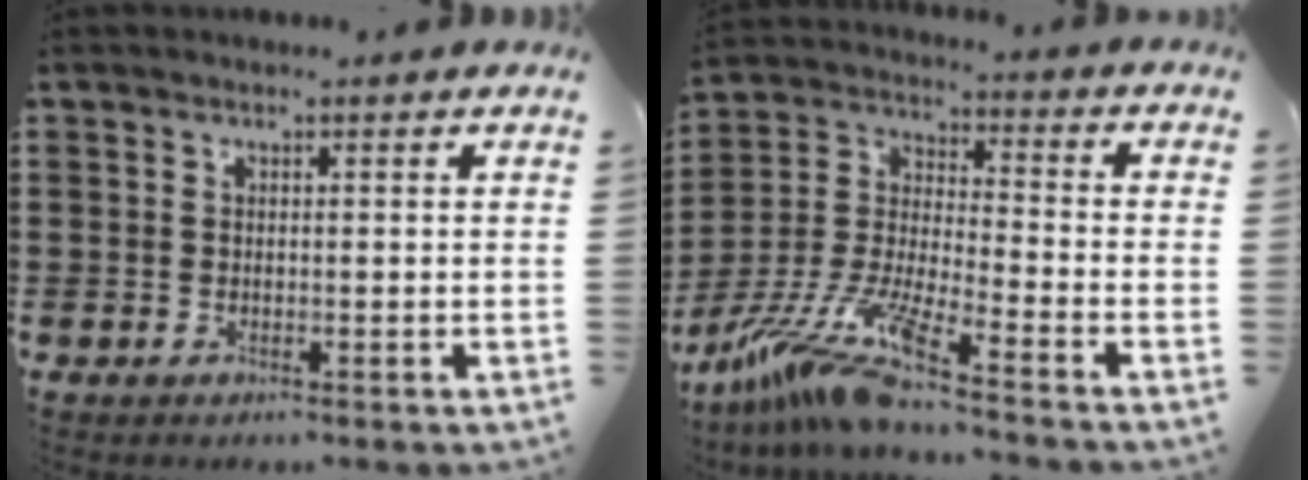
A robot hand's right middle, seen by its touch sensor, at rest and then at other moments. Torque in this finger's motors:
{"motor_torque": [2.14, 0.00, 0.96, 0.21]}